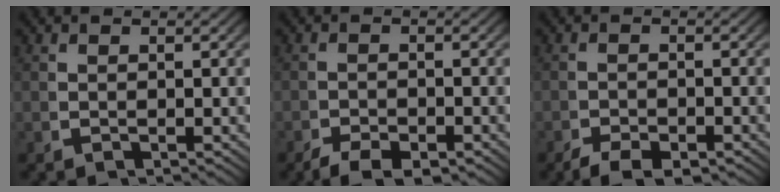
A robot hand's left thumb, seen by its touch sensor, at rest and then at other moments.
{"total": 3.1, "force": [-2.5, 1.3, 1.5], "torque": [-0.018, -0.014, -0.040]}
{"total": 3.0, "force": [-2.4, 1.2, 1.4], "torque": [-0.017, -0.013, -0.039]}